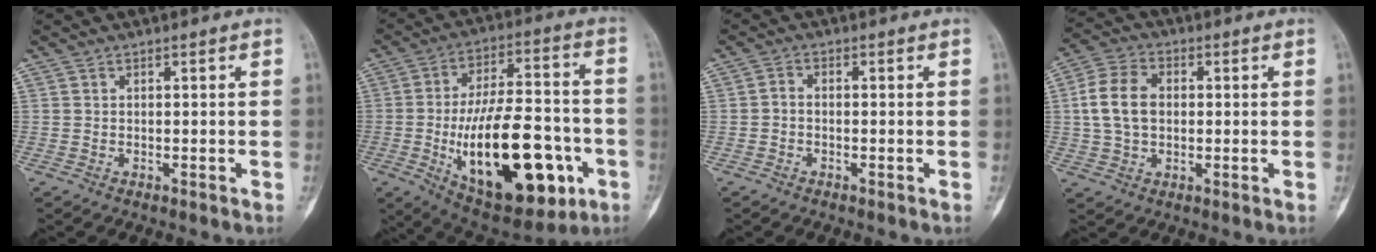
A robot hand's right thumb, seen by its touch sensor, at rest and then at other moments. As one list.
[{"total": 27.1, "force": [-7.5, 12.5, 22.8], "torque": [-0.361, 0.017, -0.096]}, {"total": 1.4, "force": [-0.6, 0.9, 0.9], "torque": [-0.016, 0.007, -0.015]}, {"total": 9.5, "force": [0.6, 6.6, 6.7], "torque": [-0.124, 0.018, 0.008]}]